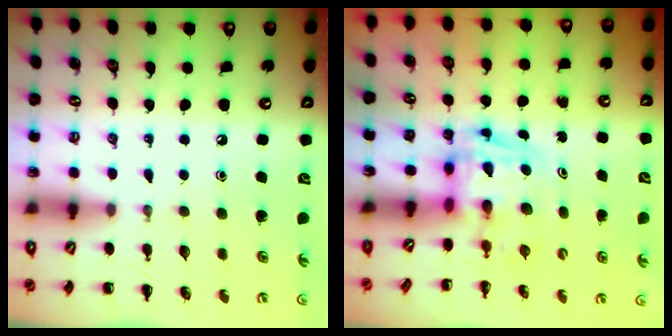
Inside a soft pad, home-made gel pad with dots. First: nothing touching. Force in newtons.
{"total": 2.7, "press": 2.6, "slide": 0.5}